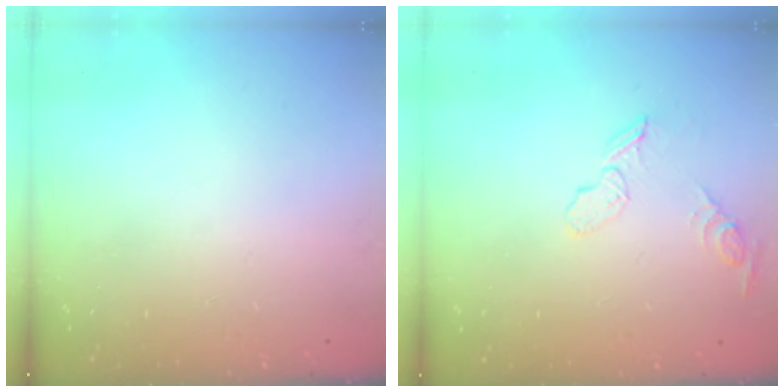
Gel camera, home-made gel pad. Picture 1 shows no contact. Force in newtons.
{"total": 8.3, "press": 8.1, "slide": 1.6}